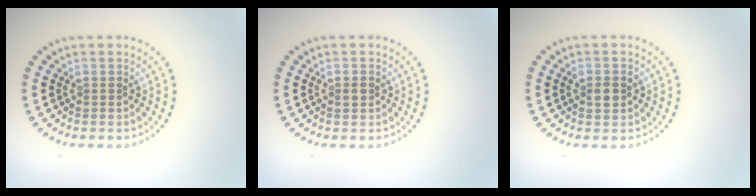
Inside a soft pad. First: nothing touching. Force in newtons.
{"total": 1.2, "press": 1.2, "slide": 0.1}
{"total": 2.1, "press": 2.1, "slide": 0.2}